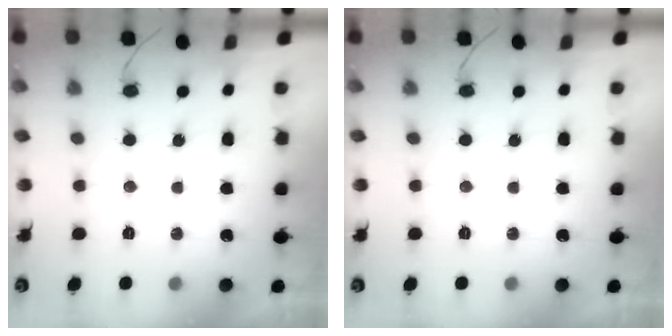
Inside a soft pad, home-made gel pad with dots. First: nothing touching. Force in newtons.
{"total": 0.0}